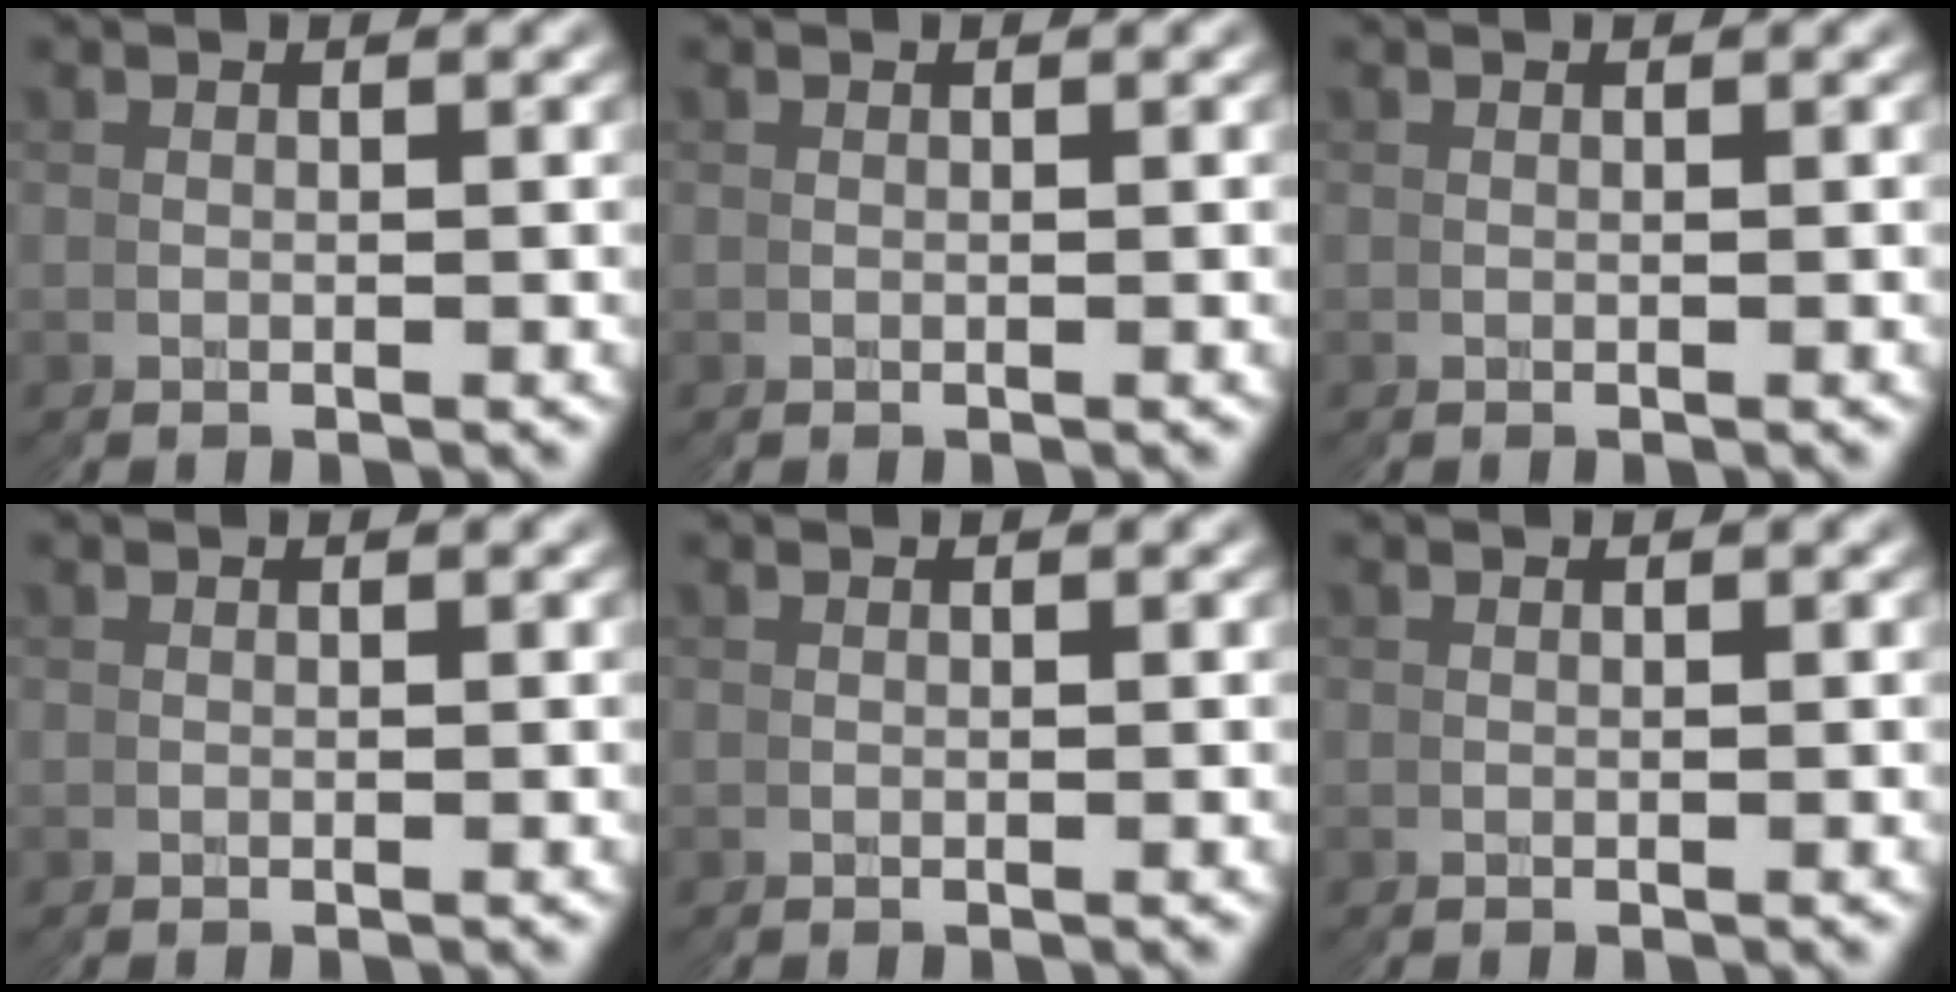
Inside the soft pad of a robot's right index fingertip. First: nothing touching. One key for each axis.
{"total": 0.0}
{"total": 0.0}
{"total": 1.8, "fx": 0.1, "fy": -1.7, "fz": -0.6, "tx": 0.018, "ty": -0.005, "tz": 0.009}
{"total": 0.0}
{"total": 0.0}